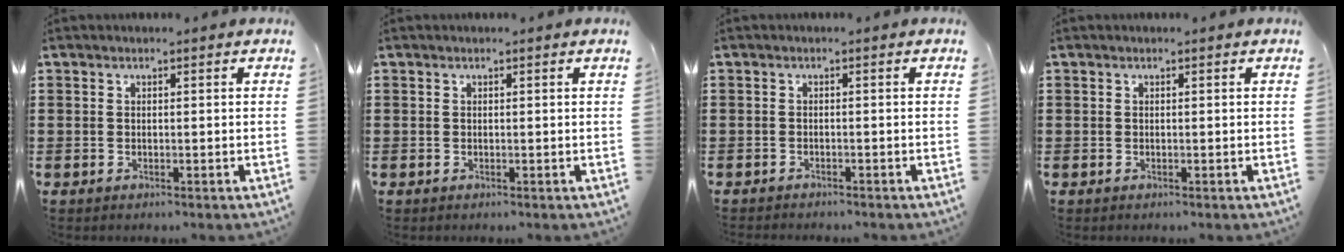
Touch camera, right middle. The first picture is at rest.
{"total": 0.0}
{"total": 0.8, "force": [-0.8, 0.1, 0.0], "torque": [-0.002, 0.001, -0.017]}
{"total": 0.0}